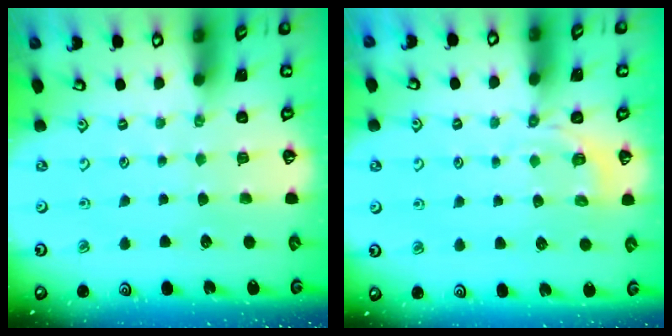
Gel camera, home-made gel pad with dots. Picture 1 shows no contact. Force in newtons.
{"total": 2.9, "press": 2.2, "slide": 1.8}